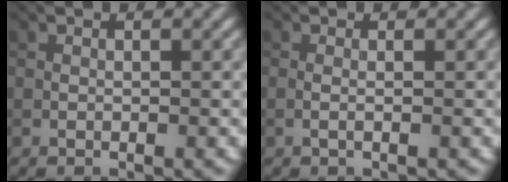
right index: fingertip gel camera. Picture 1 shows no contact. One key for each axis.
{"total": 0.8, "fx": -0.1, "fy": 0.2, "fz": 0.8, "tx": -0.015, "ty": -0.003, "tz": -0.006}